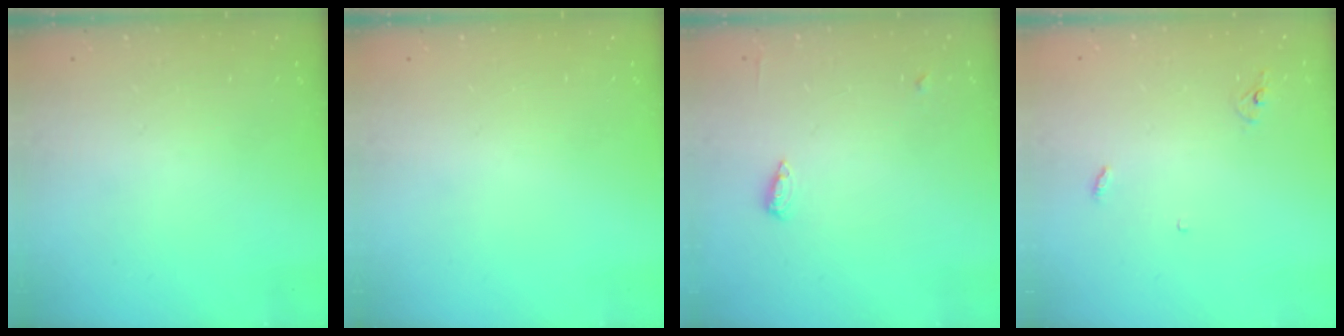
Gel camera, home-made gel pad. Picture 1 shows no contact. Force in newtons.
{"total": 0.0}
{"total": 5.5, "press": 5.4, "slide": 1.0}
{"total": 2.9, "press": 2.9, "slide": 0.2}